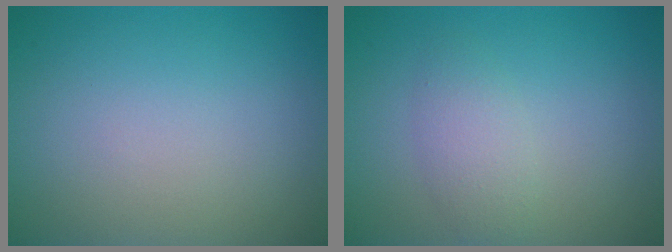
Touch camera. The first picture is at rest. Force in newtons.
{"total": 2.2, "press": 2.2, "slide": 0.0}